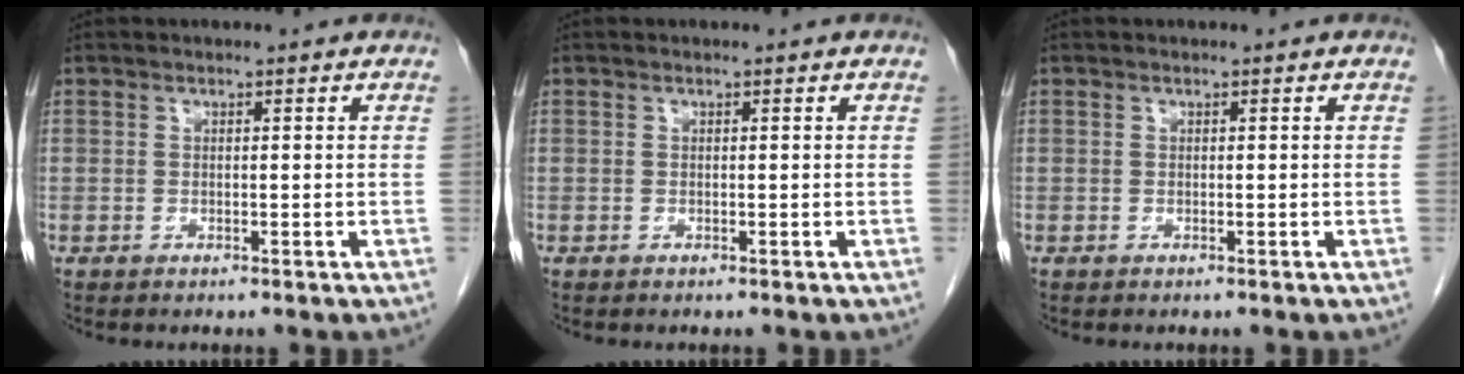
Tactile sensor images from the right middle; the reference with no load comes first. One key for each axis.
{"total": 0.0}
{"total": 0.0}